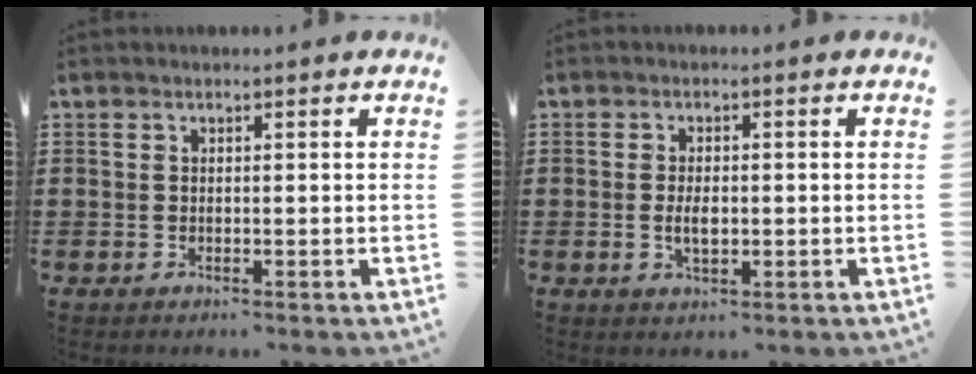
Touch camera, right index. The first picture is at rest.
{"total": 3.1, "force": [-0.3, 1.4, 2.8], "torque": [-0.051, 0.003, -0.005]}